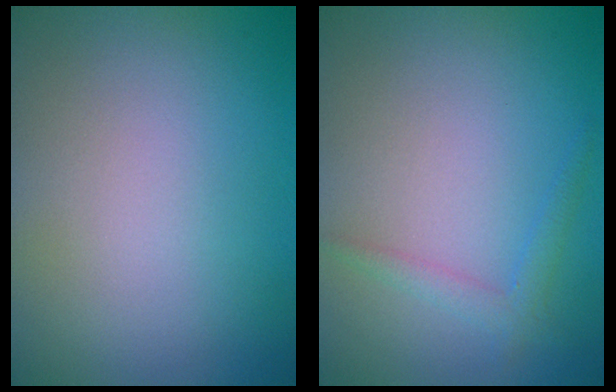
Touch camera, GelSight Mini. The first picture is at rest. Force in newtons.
{"total": 1.6, "press": 1.6, "slide": 0.1}